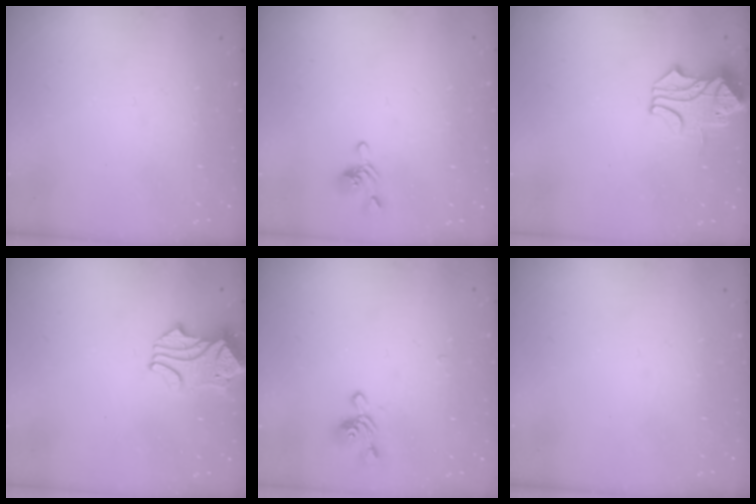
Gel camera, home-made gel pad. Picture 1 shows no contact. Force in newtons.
{"total": 1.9, "press": 1.8, "slide": 0.7}
{"total": 0.9, "press": 0.7, "slide": 0.5}
{"total": 3.0, "press": 2.8, "slide": 0.9}
{"total": 1.8, "press": 1.6, "slide": 0.9}
{"total": 0.0}